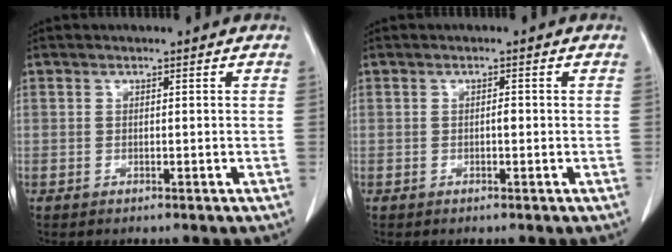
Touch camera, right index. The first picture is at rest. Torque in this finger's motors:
{"motor_torque": [0.12, -0.08, 0.03, 0.03]}